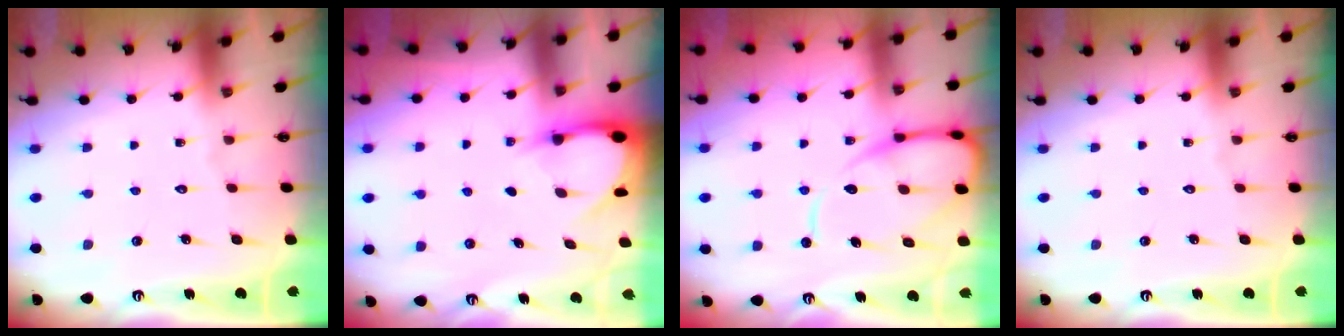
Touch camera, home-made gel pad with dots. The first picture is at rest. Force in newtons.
{"total": 3.3, "press": 3.3, "slide": 0.4}
{"total": 10.5, "press": 10.5, "slide": 1.1}
{"total": 0.0}